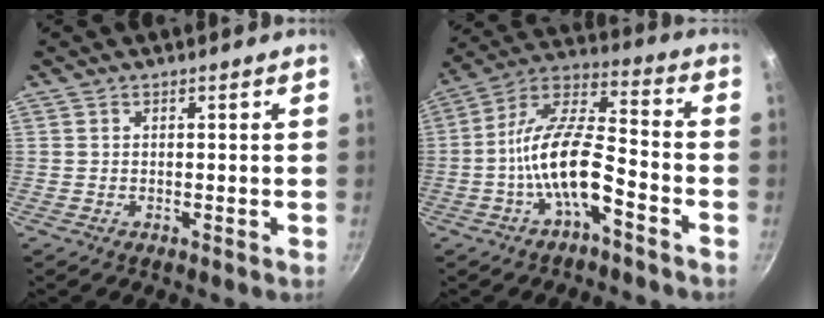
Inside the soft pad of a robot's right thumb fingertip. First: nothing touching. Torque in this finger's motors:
{"motor_torque": [0.61, 0.54, 1.68, -0.85, 0.54]}